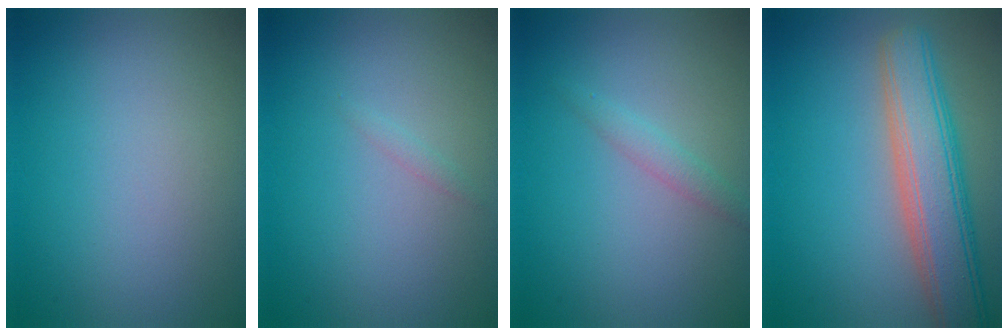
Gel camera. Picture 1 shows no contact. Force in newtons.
{"total": 0.5, "press": 0.5, "slide": 0.0}
{"total": 1.3, "press": 1.3, "slide": 0.0}
{"total": 7.0, "press": 7.0, "slide": 0.8}